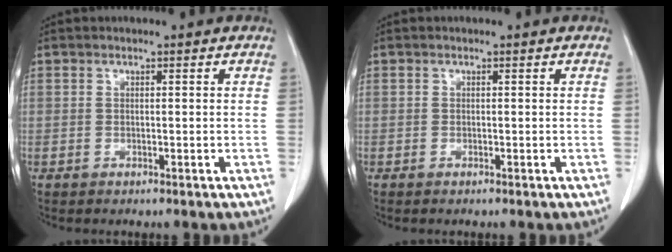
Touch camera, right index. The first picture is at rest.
{"total": 0.0}